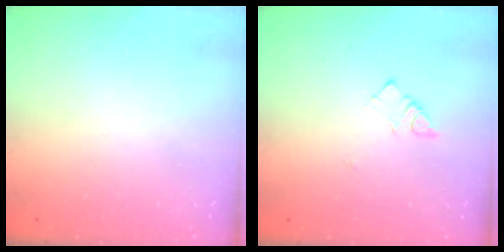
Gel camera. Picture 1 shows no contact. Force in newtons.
{"total": 2.3, "press": 2.3, "slide": 0.4}